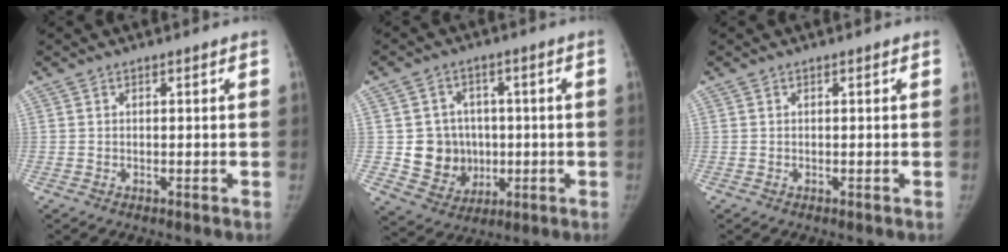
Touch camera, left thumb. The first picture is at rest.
{"total": 10.1, "force": [-0.2, 9.3, 3.8], "torque": [-0.018, 0.006, 0.012]}
{"total": 0.0}